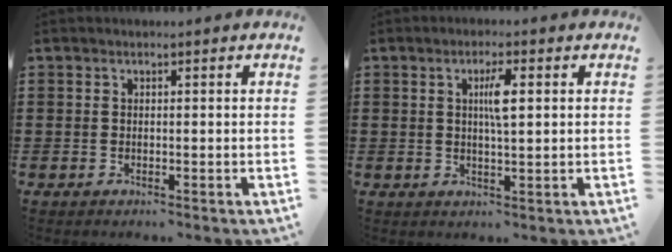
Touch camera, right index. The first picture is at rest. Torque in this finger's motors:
{"motor_torque": [0.80, -0.03, 0.11, 0.05]}